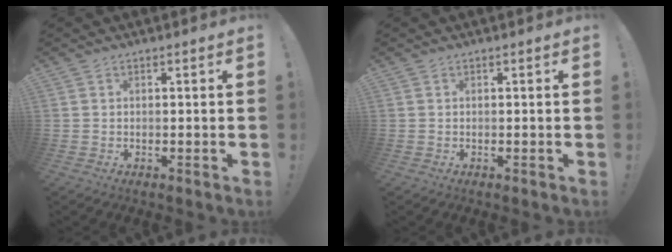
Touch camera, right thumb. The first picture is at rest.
{"total": 0.0}